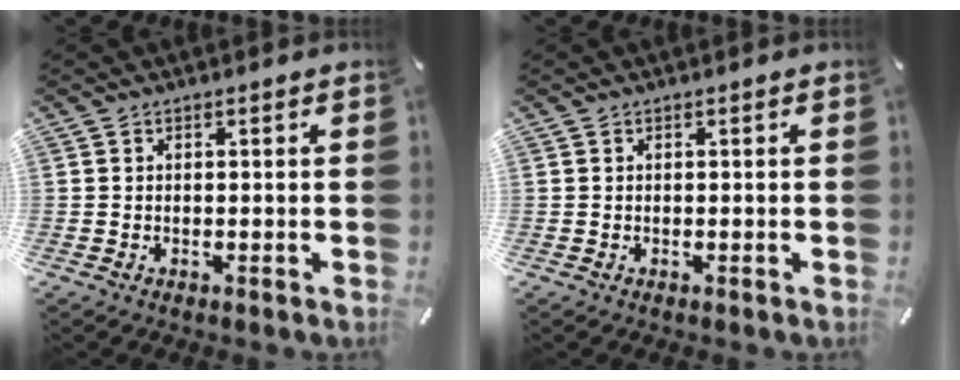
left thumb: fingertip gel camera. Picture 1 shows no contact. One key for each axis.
{"total": 0.0}